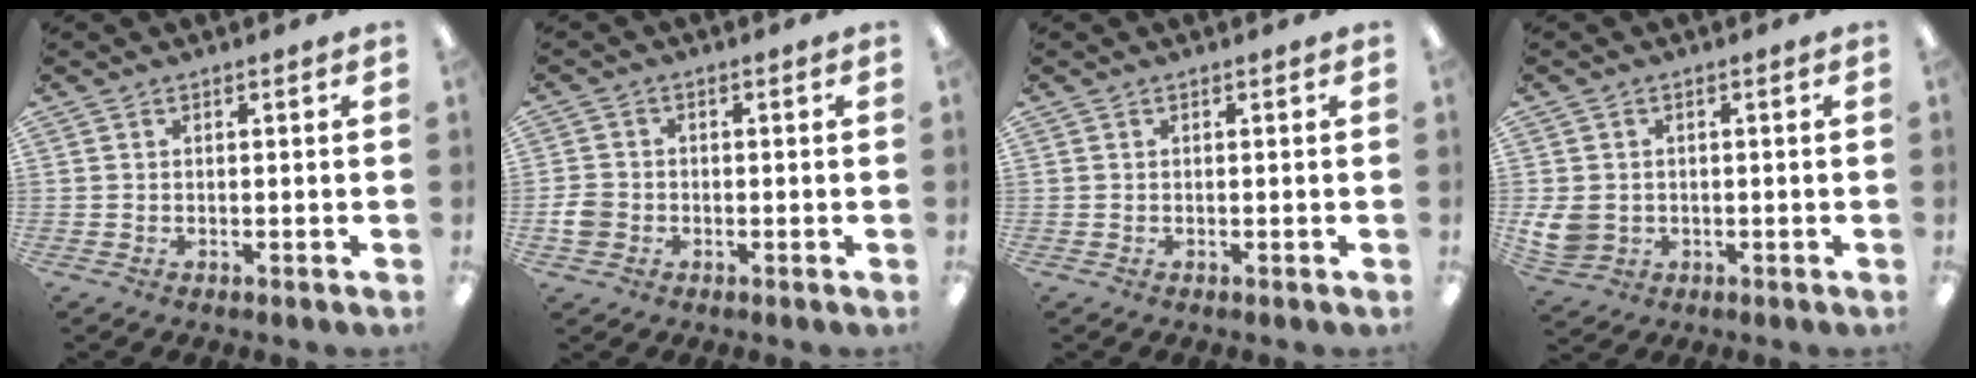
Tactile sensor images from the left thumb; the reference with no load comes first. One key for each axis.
{"total": 3.9, "fx": -1.2, "fy": 3.3, "fz": 1.7, "tx": -0.032, "ty": 0.008, "tz": -0.022}
{"total": 0.0}
{"total": 5.6, "fx": 0.1, "fy": 4.9, "fz": 2.6, "tx": -0.069, "ty": -0.002, "tz": 0.000}